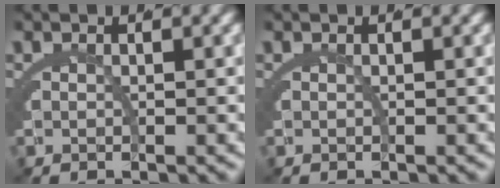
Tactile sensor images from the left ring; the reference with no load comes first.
{"total": 0.0}